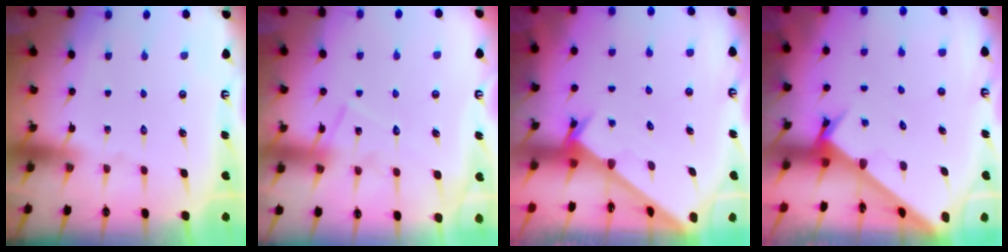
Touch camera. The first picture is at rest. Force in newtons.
{"total": 11.9, "press": 11.9, "slide": 0.7}
{"total": 2.4, "press": 2.4, "slide": 0.2}
{"total": 2.8, "press": 2.8, "slide": 0.3}